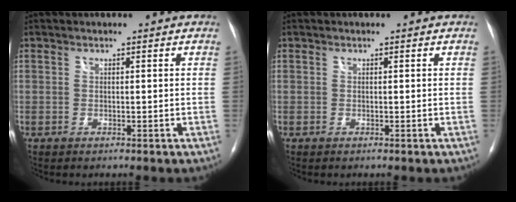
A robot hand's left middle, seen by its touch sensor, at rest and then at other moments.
{"total": 0.0}